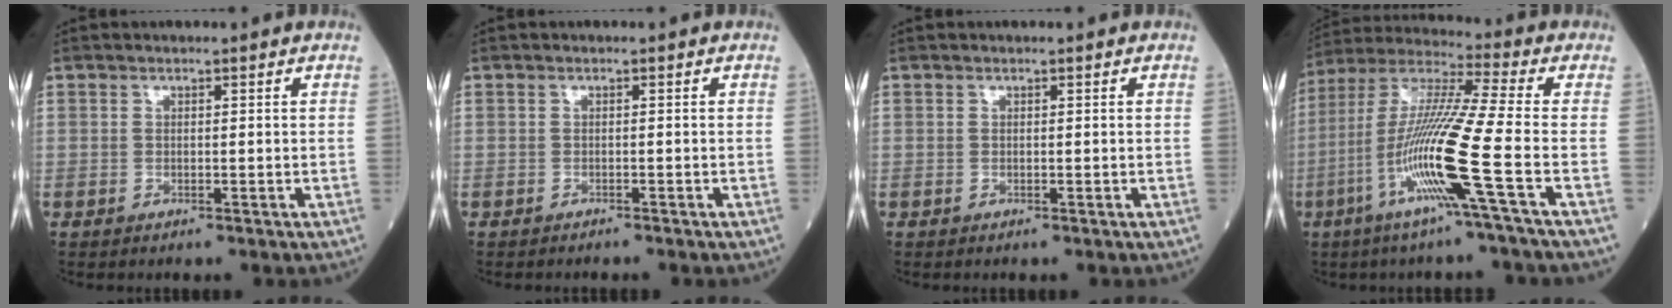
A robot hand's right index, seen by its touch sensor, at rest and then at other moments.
{"total": 1.1, "force": [-1.0, 0.0, 0.5], "torque": [-0.008, 0.000, -0.013]}
{"total": 0.0}
{"total": 14.9, "force": [-5.2, -2.3, 13.8], "torque": [-0.284, -0.016, -0.110]}